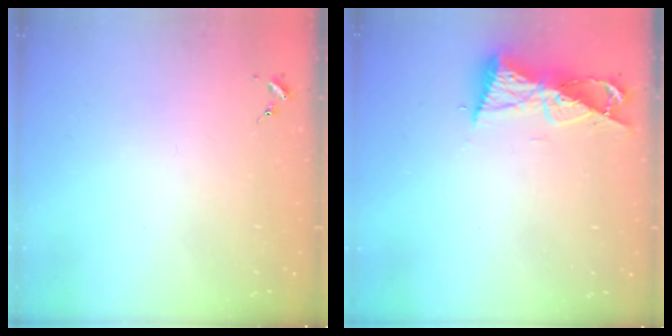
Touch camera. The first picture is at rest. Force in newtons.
{"total": 9.5, "press": 9.5, "slide": 0.8}